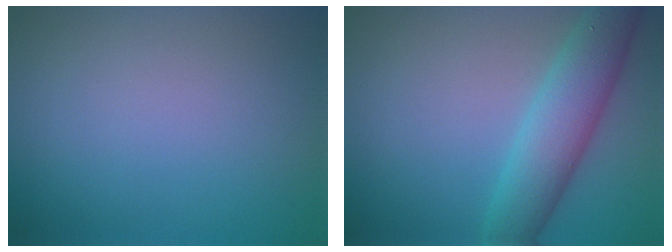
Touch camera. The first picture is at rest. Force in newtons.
{"total": 5.3, "press": 5.3, "slide": 0.2}